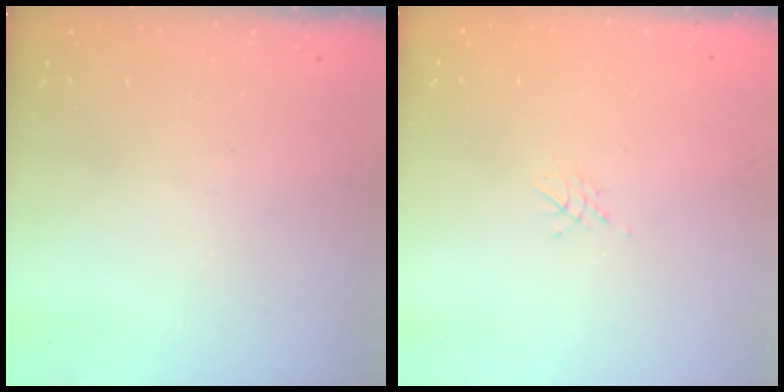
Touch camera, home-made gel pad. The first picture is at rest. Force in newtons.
{"total": 5.1, "press": 5.1, "slide": 0.2}